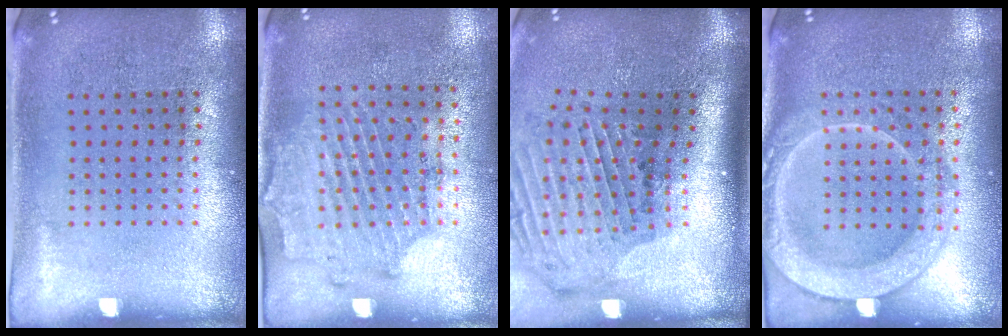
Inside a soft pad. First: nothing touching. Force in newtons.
{"total": 1.7, "press": 1.4, "slide": 0.9}
{"total": 2.4, "press": 1.9, "slide": 1.4}
{"total": 2.0, "press": 2.0, "slide": 0.2}